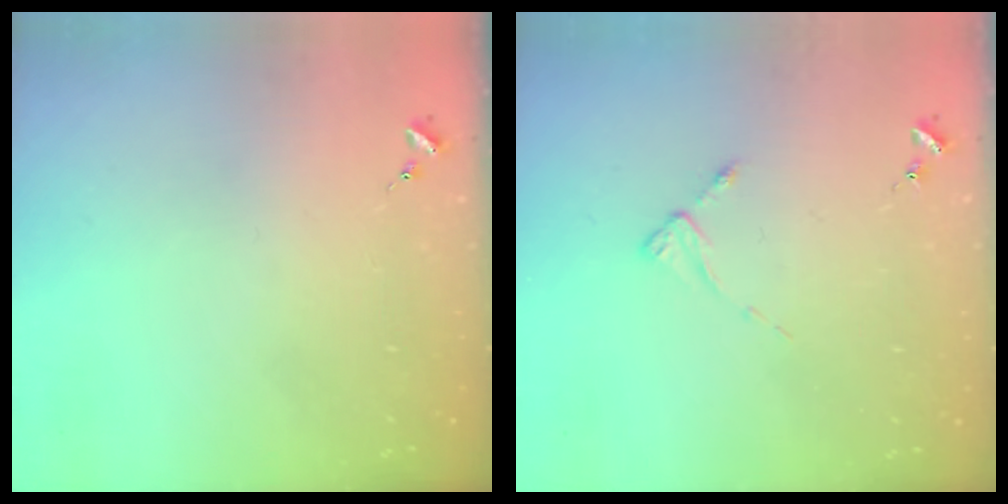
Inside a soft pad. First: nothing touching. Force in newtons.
{"total": 2.4, "press": 2.4, "slide": 0.3}